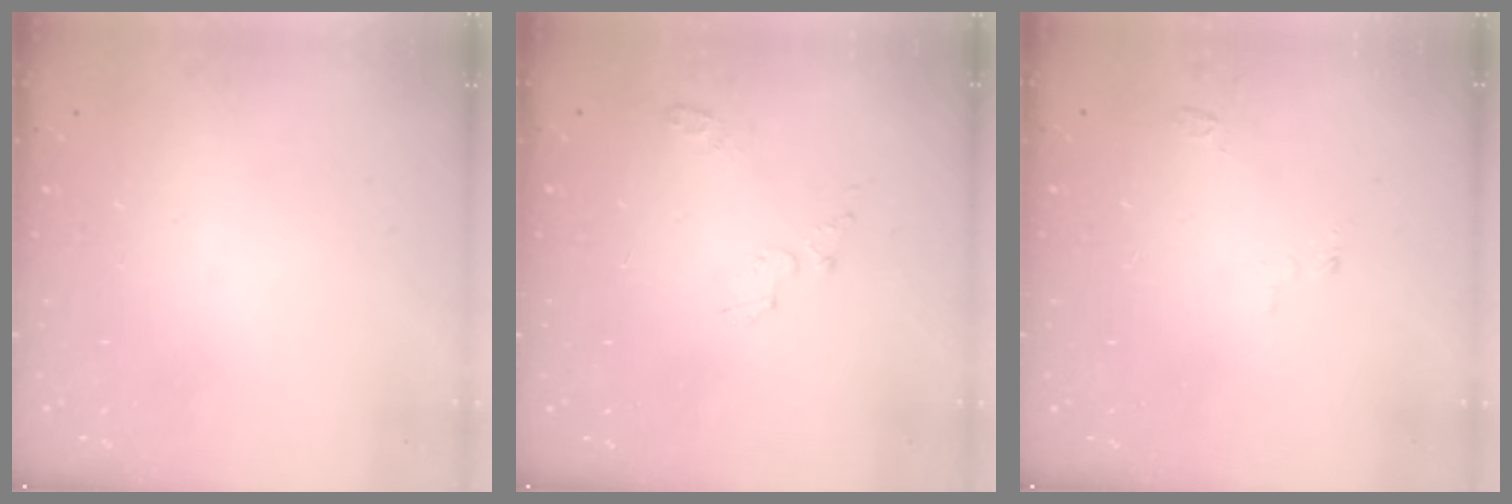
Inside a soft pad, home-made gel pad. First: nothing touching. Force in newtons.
{"total": 4.6, "press": 4.5, "slide": 0.6}
{"total": 2.7, "press": 2.7, "slide": 0.3}